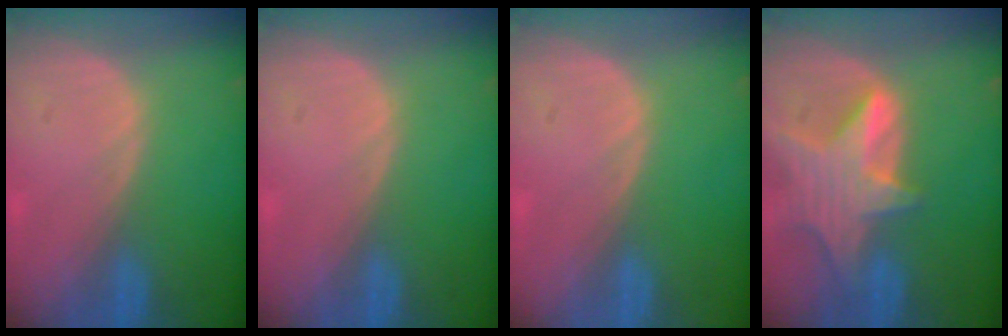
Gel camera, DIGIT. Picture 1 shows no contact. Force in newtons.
{"total": 0.0}
{"total": 0.0}
{"total": 8.3, "press": 7.4, "slide": 3.8}